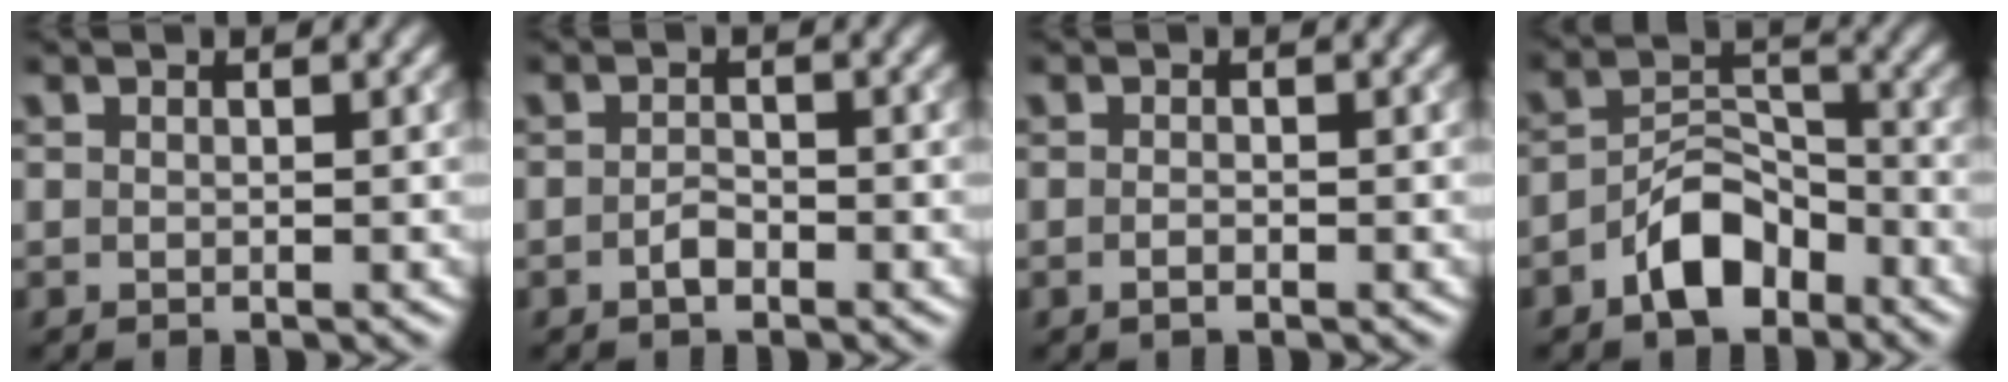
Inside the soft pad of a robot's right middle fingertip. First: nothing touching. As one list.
[{"total": 1.4, "force": [-0.8, 0.6, 0.9], "torque": [-0.019, 0.001, -0.016]}, {"total": 0.8, "force": [-0.4, 0.2, 0.6], "torque": [-0.012, -0.003, -0.007]}, {"total": 5.7, "force": [-3.5, 3.1, 3.2], "torque": [-0.048, 0.010, -0.070]}]